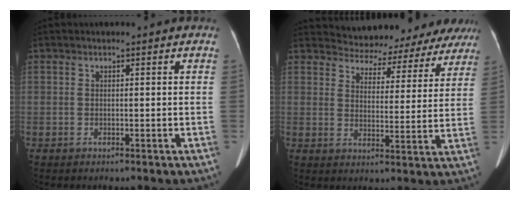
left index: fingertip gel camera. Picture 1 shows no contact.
{"total": 18.7, "force": [17.6, 5.5, 2.7], "torque": [-0.017, -0.037, 0.196]}